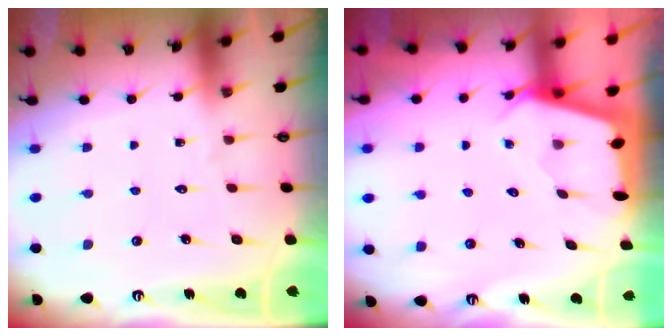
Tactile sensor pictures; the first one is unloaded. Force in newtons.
{"total": 2.5, "press": 2.5, "slide": 0.2}